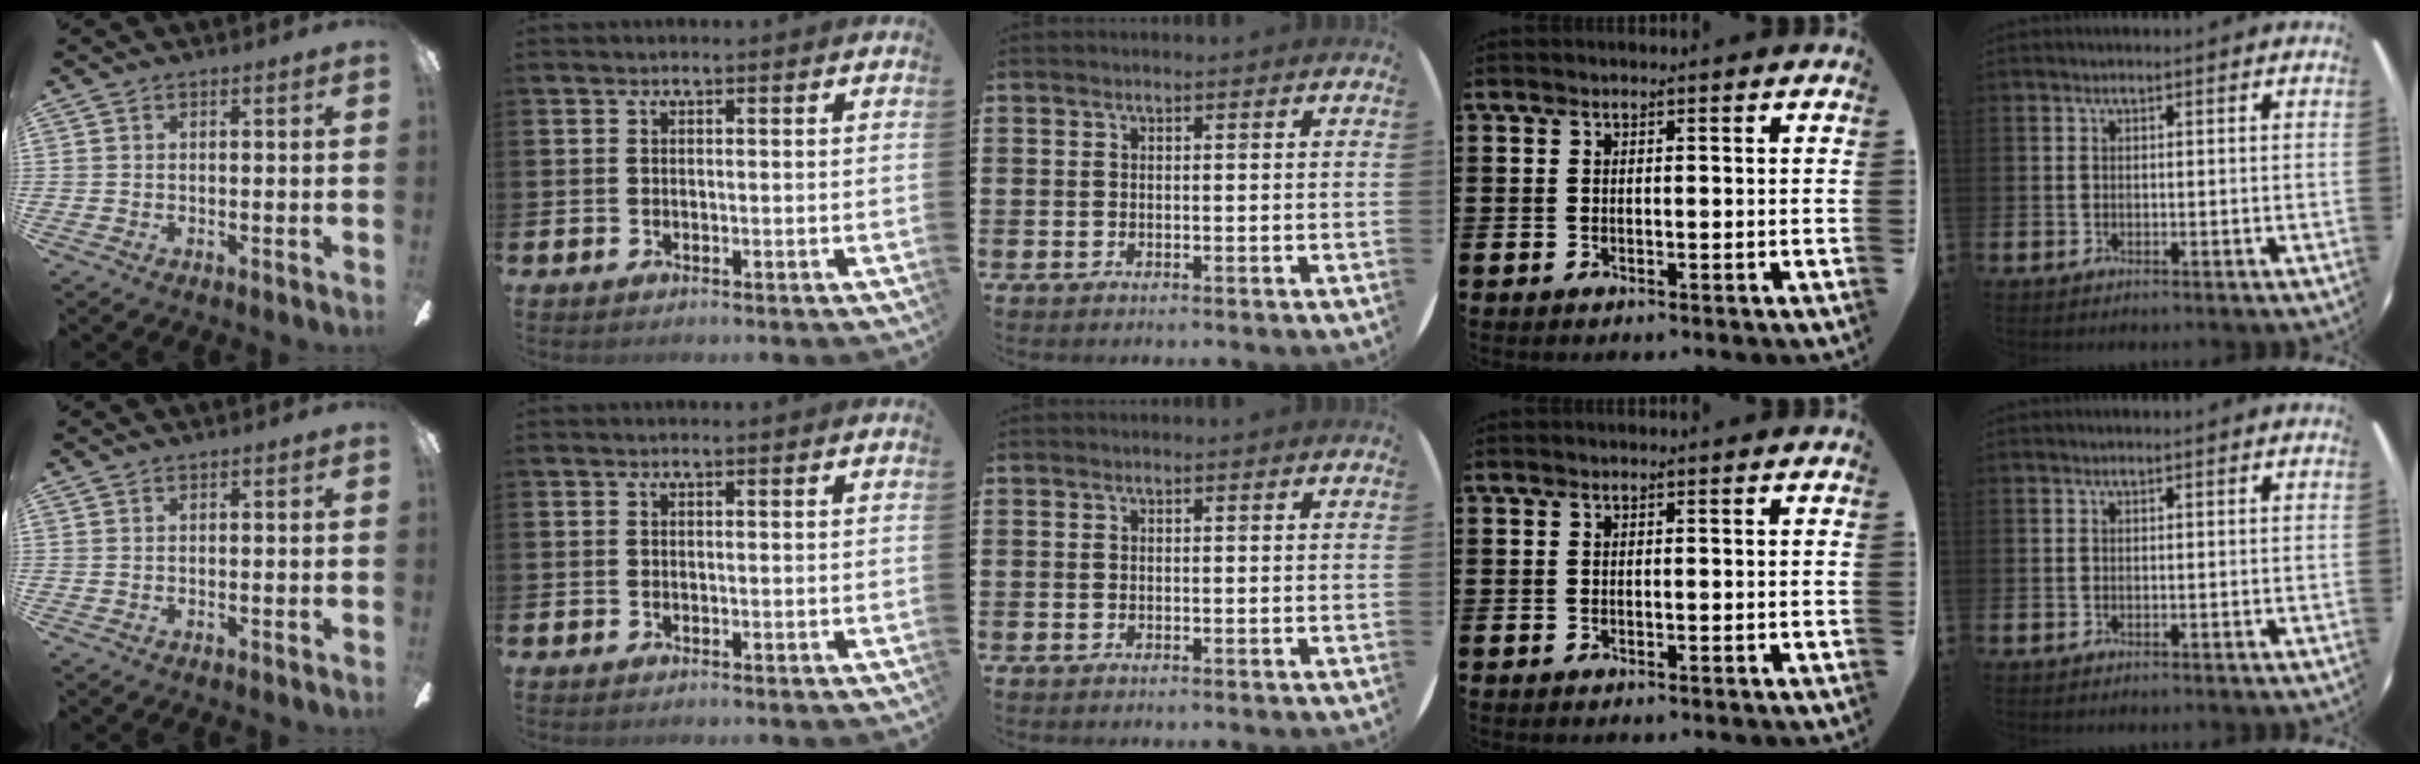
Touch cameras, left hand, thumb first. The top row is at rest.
{}